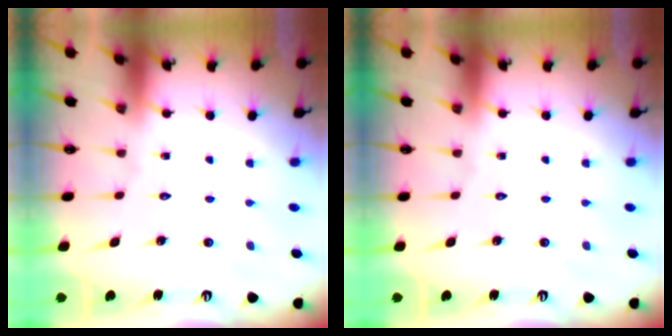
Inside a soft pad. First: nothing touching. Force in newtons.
{"total": 0.0}